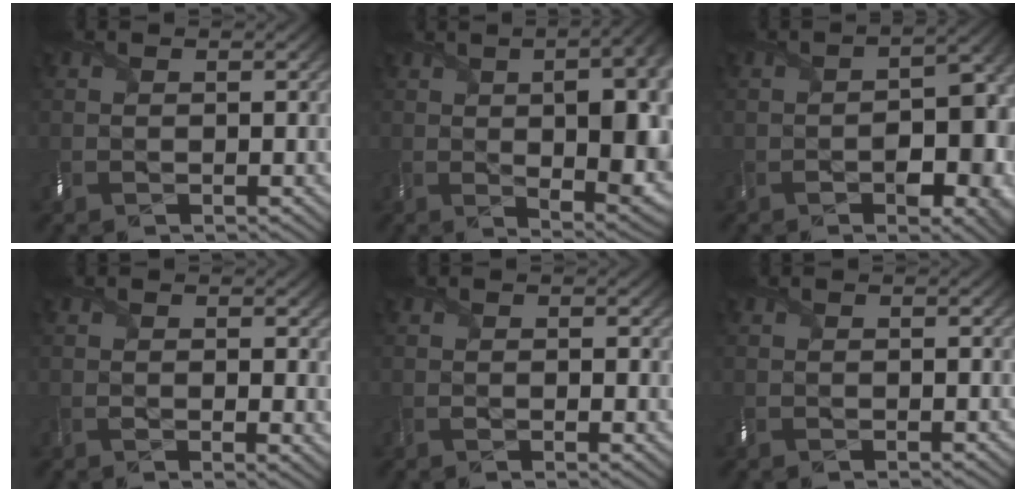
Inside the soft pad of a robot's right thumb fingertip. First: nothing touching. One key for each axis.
{"total": 15.8, "fx": 1.1, "fy": 6.5, "fz": 14.3, "tx": -0.187, "ty": 0.005, "tz": 0.028}
{"total": 8.8, "fx": -2.7, "fy": 4.9, "fz": 6.9, "tx": -0.096, "ty": -0.021, "tz": -0.035}
{"total": 2.3, "fx": 0.1, "fy": 1.2, "fz": 2.0, "tx": -0.039, "ty": -0.012, "tz": 0.001}
{"total": 1.3, "fx": -0.1, "fy": 0.7, "fz": 1.1, "tx": -0.020, "ty": -0.008, "tz": -0.001}
{"total": 0.0}